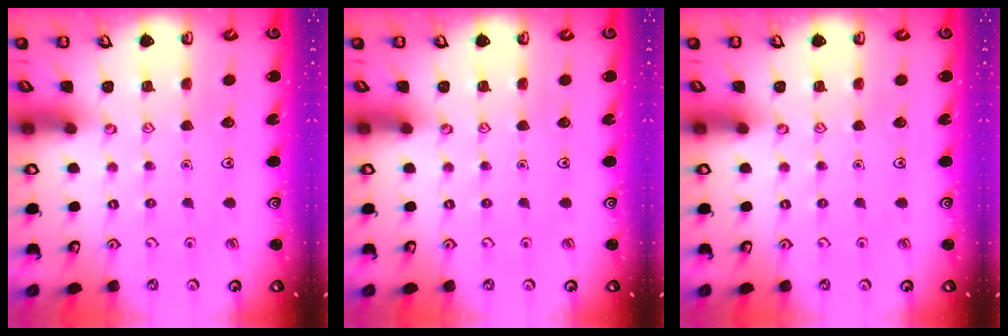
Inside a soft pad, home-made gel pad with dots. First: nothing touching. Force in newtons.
{"total": 0.0}
{"total": 0.0}